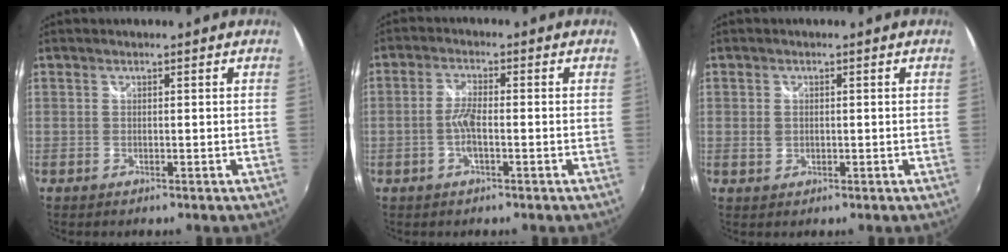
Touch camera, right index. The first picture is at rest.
{"total": 4.2, "force": [-1.3, 0.9, 3.9], "torque": [-0.084, 0.003, -0.025]}
{"total": 1.9, "force": [-0.1, 1.5, 1.2], "torque": [-0.022, -0.001, -0.002]}